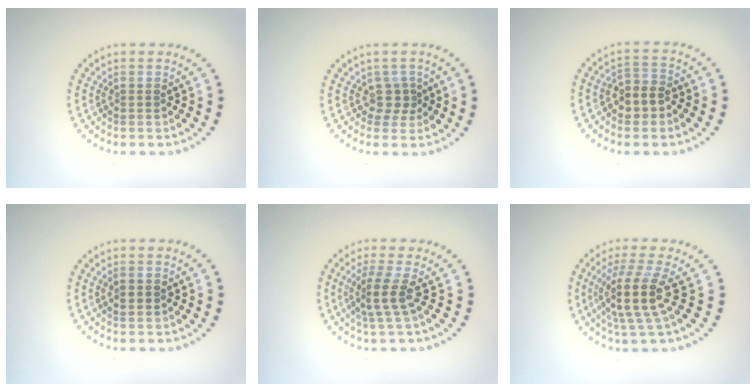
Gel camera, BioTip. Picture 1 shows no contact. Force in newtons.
{"total": 1.8, "press": 1.1, "slide": 1.4}
{"total": 2.9, "press": 2.7, "slide": 1.1}
{"total": 1.2, "press": 1.1, "slide": 0.1}
{"total": 2.6, "press": 2.0, "slide": 1.8}
{"total": 4.4, "press": 3.4, "slide": 2.8}